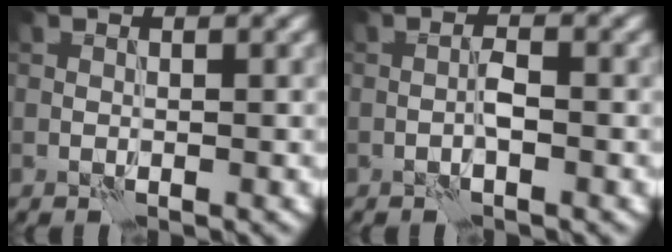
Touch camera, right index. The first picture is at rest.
{"total": 0.9, "force": [-0.3, 0.1, 0.9], "torque": [-0.018, 0.004, -0.008]}